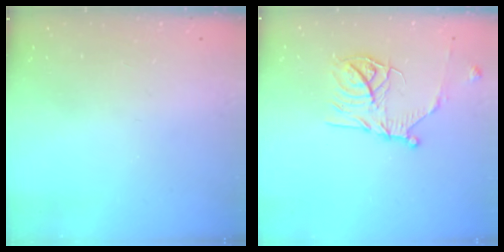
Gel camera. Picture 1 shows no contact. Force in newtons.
{"total": 15.9, "press": 15.9, "slide": 1.5}